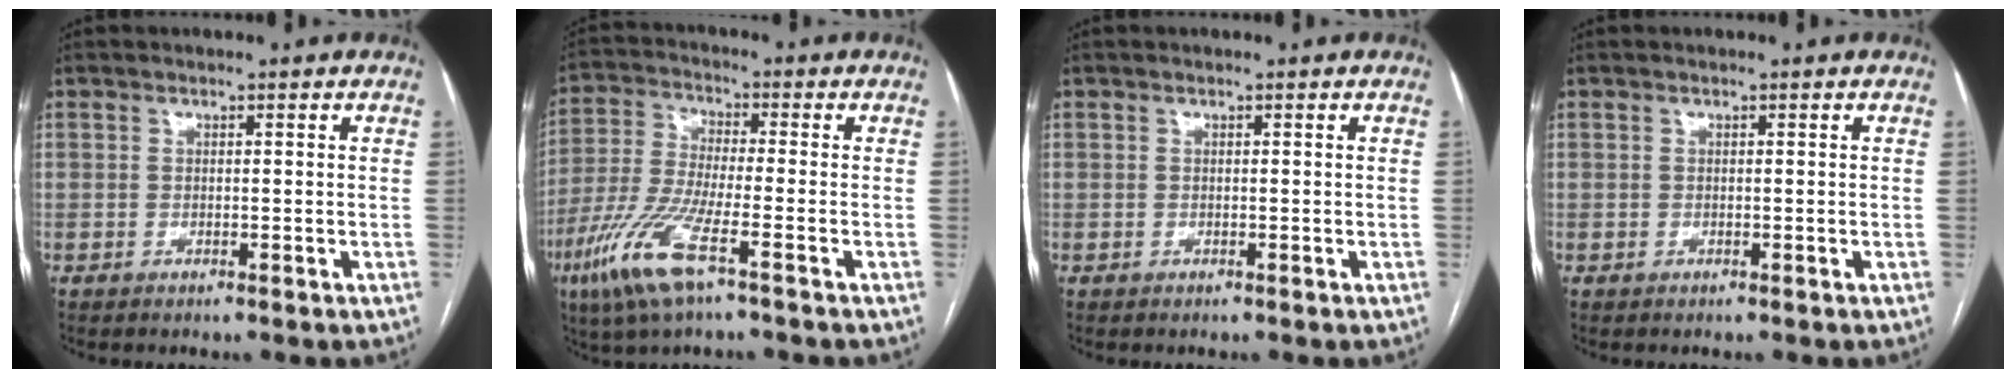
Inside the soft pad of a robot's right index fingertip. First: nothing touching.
{"total": 11.1, "force": [-5.8, 1.5, 9.4], "torque": [-0.209, -0.019, -0.115]}
{"total": 0.0}
{"total": 0.0}